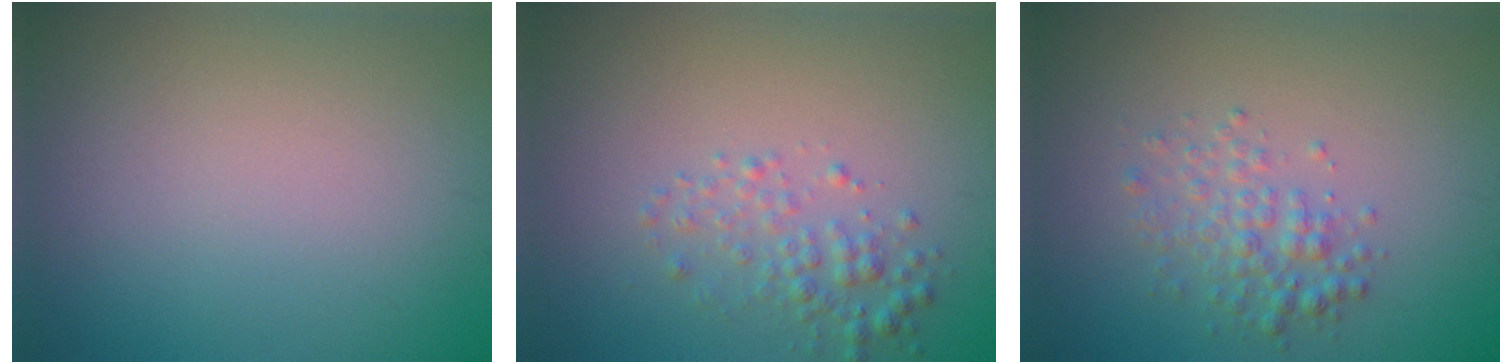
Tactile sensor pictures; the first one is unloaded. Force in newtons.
{"total": 2.3, "press": 2.3, "slide": 0.1}
{"total": 2.5, "press": 2.5, "slide": 0.1}